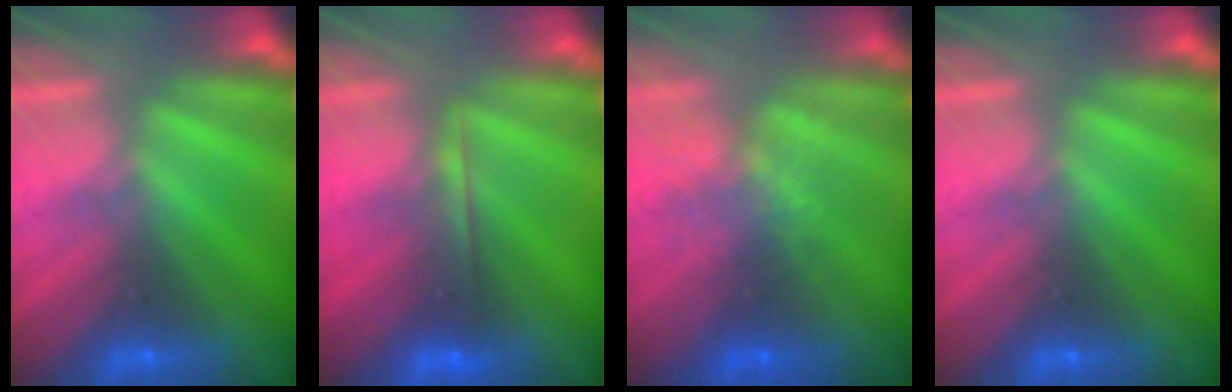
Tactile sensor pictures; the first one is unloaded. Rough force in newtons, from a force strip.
{"total": 2.0}
{"total": 4.3}
{"total": 0.0}